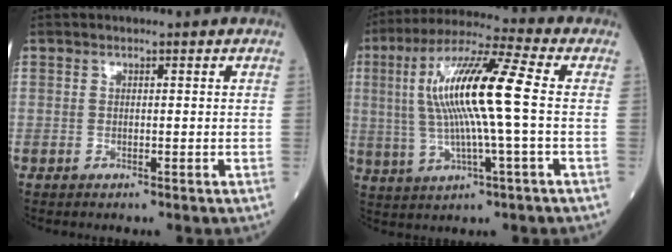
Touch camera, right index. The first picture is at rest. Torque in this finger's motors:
{"motor_torque": [1.66, -0.31, 0.97, 0.21]}